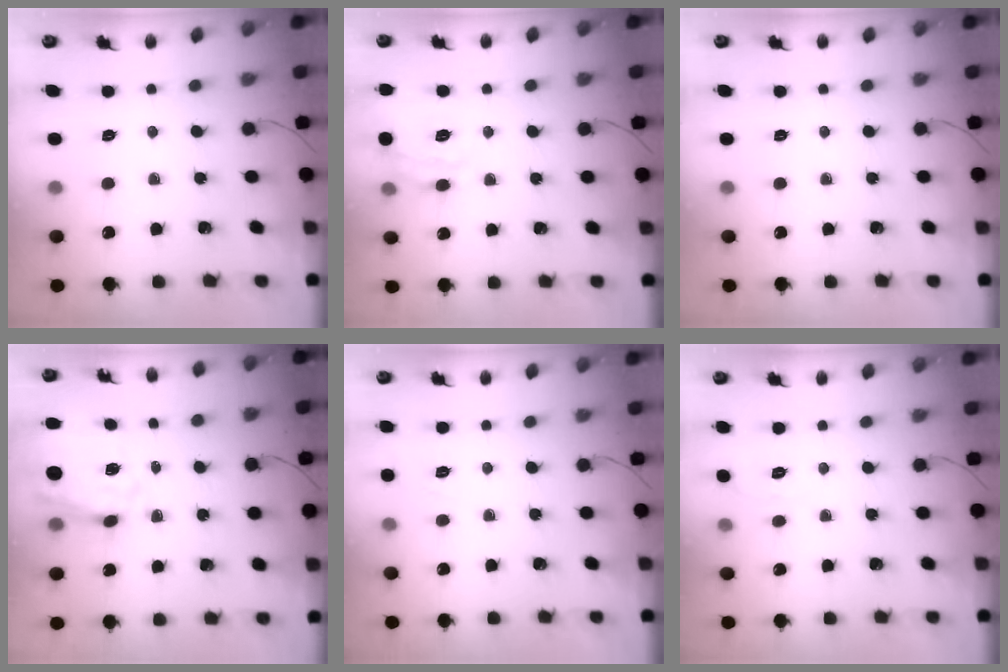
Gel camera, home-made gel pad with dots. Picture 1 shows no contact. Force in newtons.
{"total": 13.3, "press": 13.3, "slide": 1.0}
{"total": 0.0}
{"total": 11.6, "press": 10.9, "slide": 4.1}
{"total": 1.6, "press": 0.2, "slide": 1.6}
{"total": 4.8, "press": 4.3, "slide": 2.1}